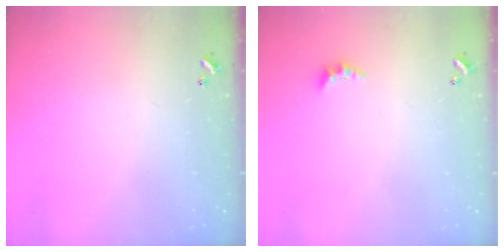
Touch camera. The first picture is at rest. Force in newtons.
{"total": 2.3, "press": 2.2, "slide": 0.7}